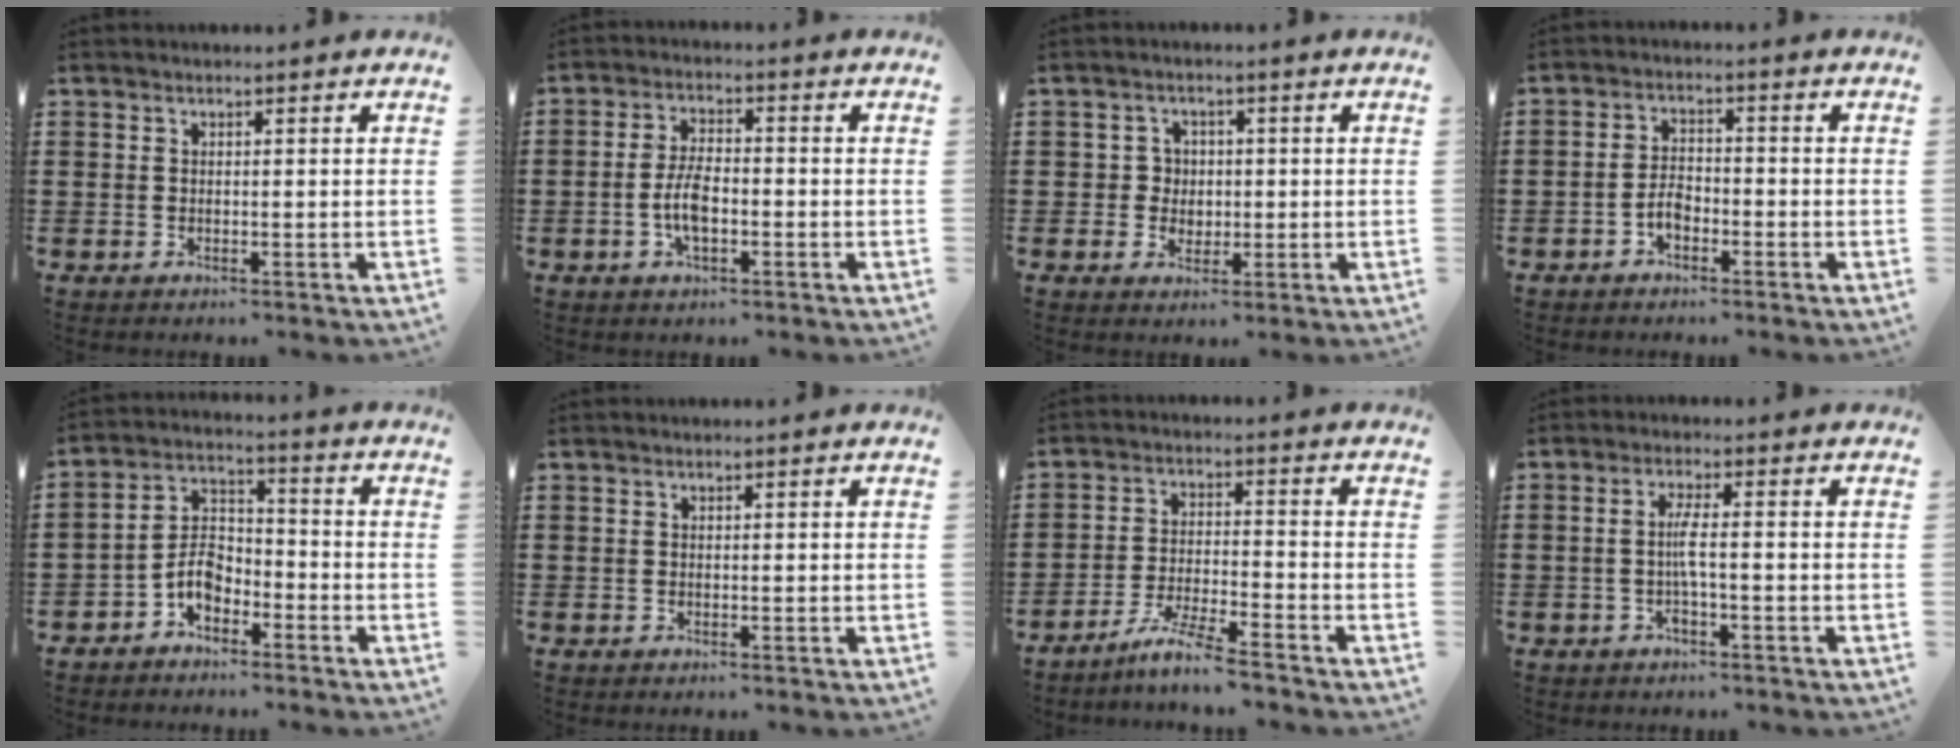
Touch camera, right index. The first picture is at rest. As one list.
[{"total": 5.4, "force": [-1.4, 2.1, 4.7], "torque": [-0.103, -0.001, -0.028]}, {"total": 3.0, "force": [-0.1, 2.9, 0.8], "torque": [-0.029, 0.009, -0.007]}, {"total": 3.1, "force": [-1.7, 1.6, 2.1], "torque": [-0.054, -0.001, -0.037]}, {"total": 5.3, "force": [-3.0, 3.1, 3.1], "torque": [-0.071, 0.010, -0.059]}, {"total": 0.0}, {"total": 6.1, "force": [-5.4, -0.7, 2.8], "torque": [-0.058, -0.013, -0.105]}, {"total": 3.2, "force": [-0.7, 0.3, 3.2], "torque": [-0.066, -0.003, -0.018]}]